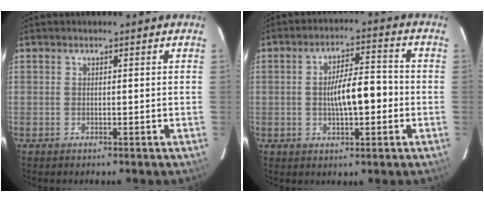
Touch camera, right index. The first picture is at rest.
{"total": 7.7, "force": [-0.9, 2.3, 7.3], "torque": [-0.130, 0.017, -0.016]}